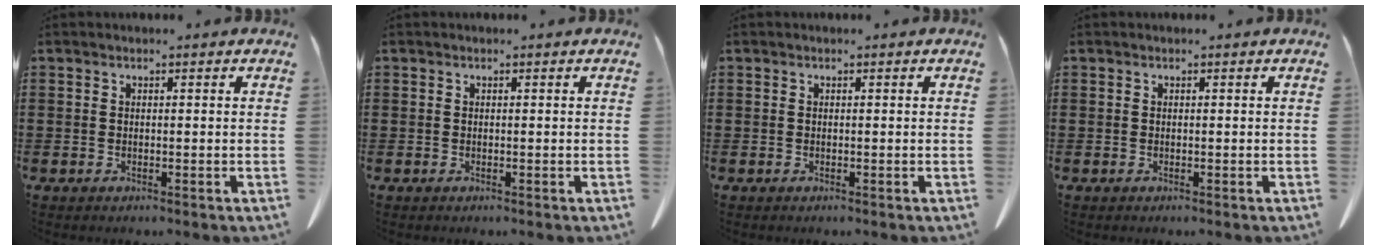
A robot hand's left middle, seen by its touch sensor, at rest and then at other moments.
{"total": 0.0}
{"total": 0.0}
{"total": 0.0}